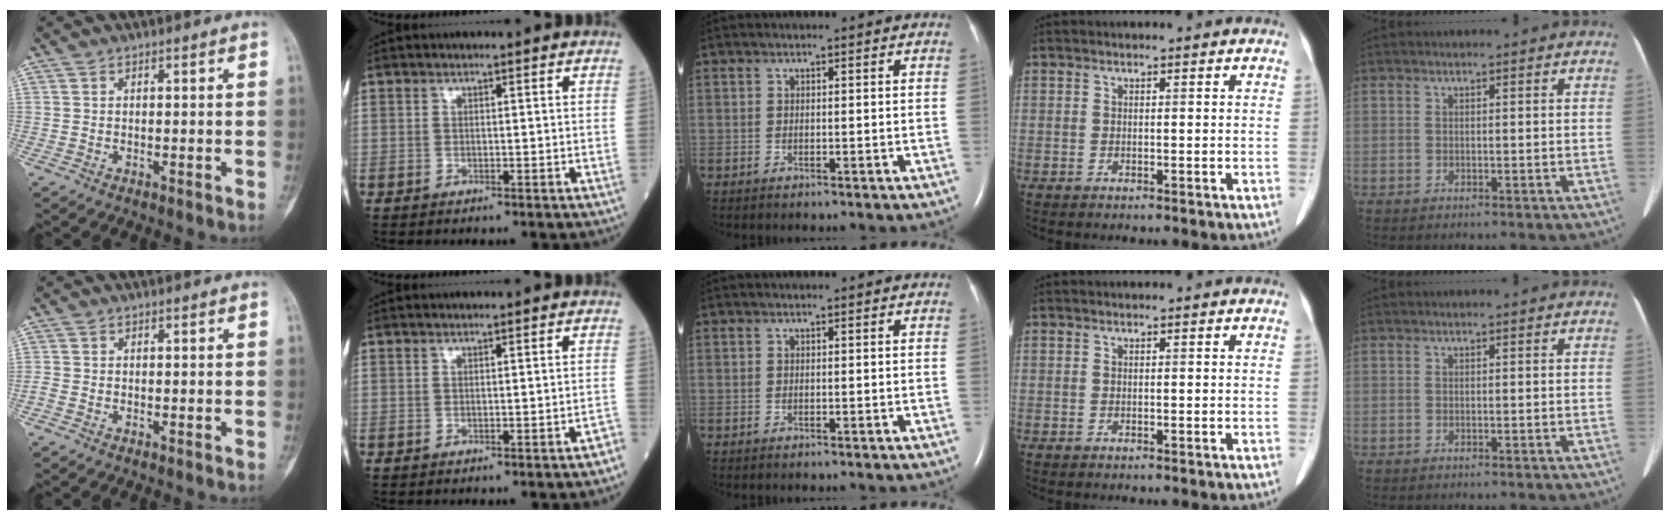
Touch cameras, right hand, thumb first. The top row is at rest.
{"thumb": {"total": 1.0, "force": [-0.6, 0.5, 0.6], "torque": [-0.020, -0.003, -0.017]}, "index": {"total": 1.5, "force": [-1.3, 0.2, 0.8], "torque": [-0.003, 0.001, -0.014]}}